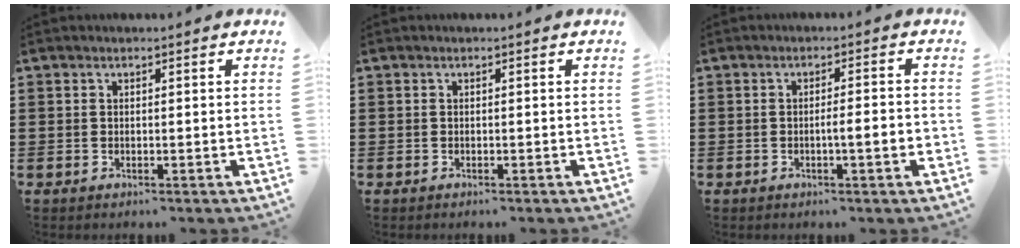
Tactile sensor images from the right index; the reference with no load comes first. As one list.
[{"total": 0.0}, {"total": 3.4, "force": [-0.9, 0.0, 3.3], "torque": [-0.055, -0.005, -0.018]}]